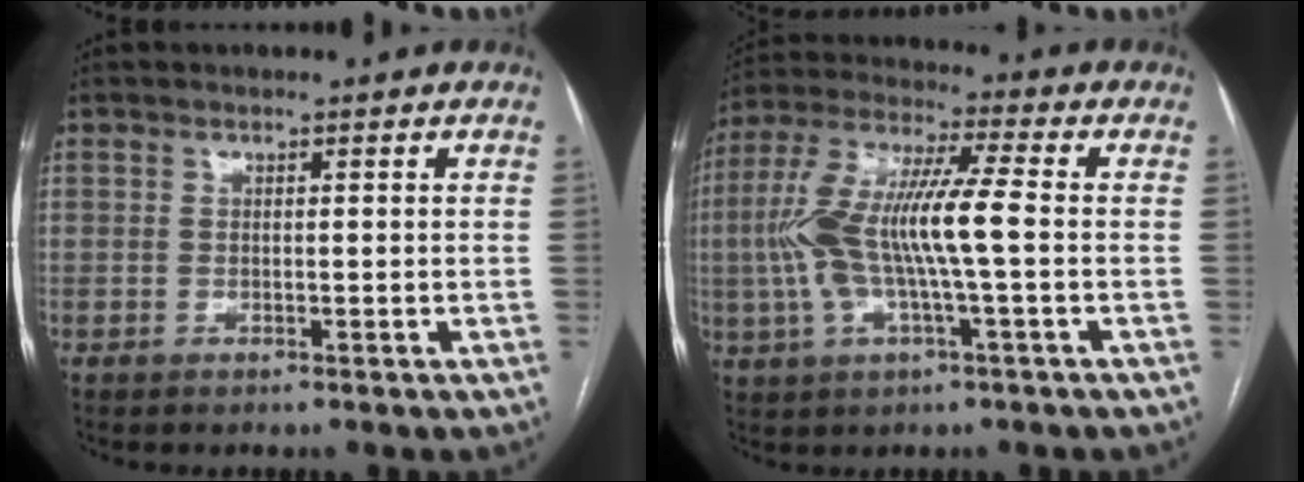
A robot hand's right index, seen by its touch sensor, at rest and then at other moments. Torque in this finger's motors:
{"motor_torque": [2.08, -0.06, 1.05, 0.21]}